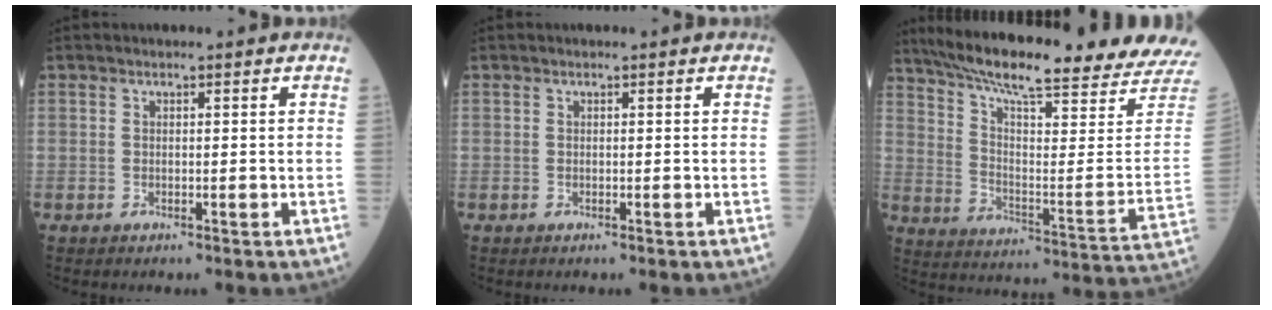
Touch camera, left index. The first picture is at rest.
{"total": 0.0}
{"total": 26.0, "force": [23.1, 0.7, 11.9], "torque": [-0.202, -0.080, 0.309]}